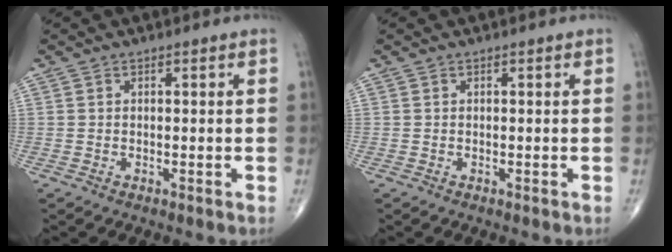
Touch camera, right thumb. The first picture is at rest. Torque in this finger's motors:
{"motor_torque": [0.09, 0.10, 0.00, 0.00, 0.00]}